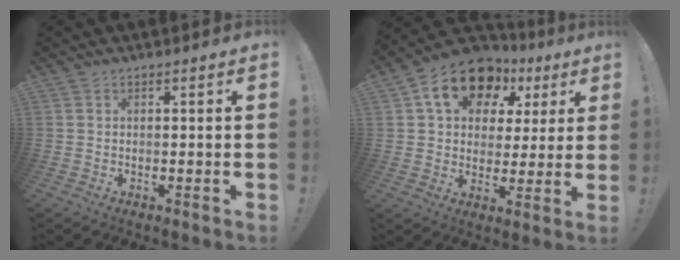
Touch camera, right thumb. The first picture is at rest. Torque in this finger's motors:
{"motor_torque": [1.07, 2.69, 0.77, 0.11, 0.06]}